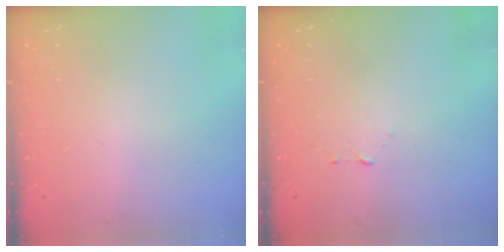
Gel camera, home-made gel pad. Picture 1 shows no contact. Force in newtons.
{"total": 3.2, "press": 3.2, "slide": 0.3}